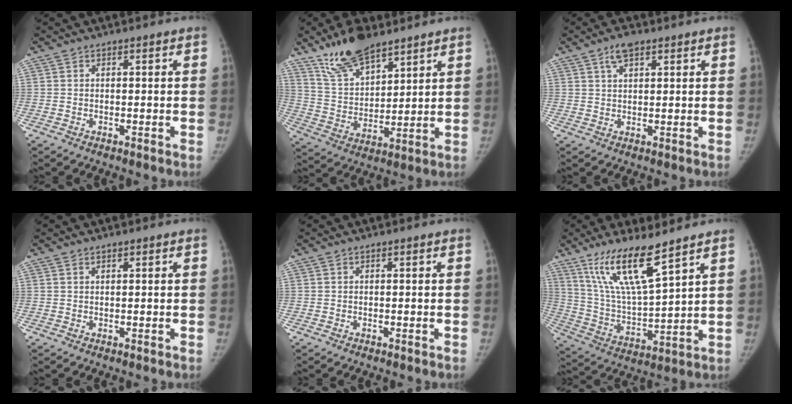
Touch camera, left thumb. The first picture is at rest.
{"total": 13.2, "force": [10.0, 5.2, 6.9], "torque": [-0.102, -0.049, 0.196]}
{"total": 3.9, "force": [2.3, 1.7, 2.6], "torque": [-0.042, -0.003, 0.043]}
{"total": 0.5, "force": [0.4, 0.1, 0.2], "torque": [-0.006, -0.002, 0.008]}
{"total": 0.0}
{"total": 15.0, "force": [10.1, 2.5, 10.8], "torque": [-0.197, -0.059, 0.208]}